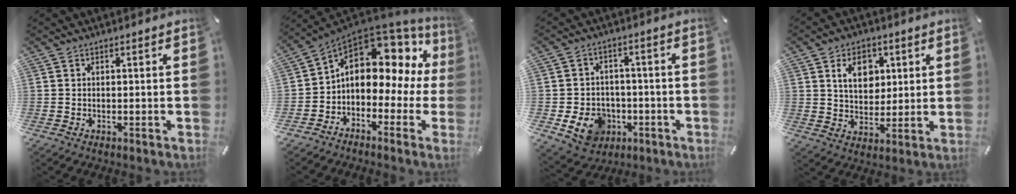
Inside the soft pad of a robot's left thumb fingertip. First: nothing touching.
{"total": 10.7, "force": [3.1, 7.6, 6.9], "torque": [-0.110, -0.033, 0.046]}
{"total": 9.5, "force": [-3.2, 8.1, 3.9], "torque": [-0.075, 0.022, -0.052]}
{"total": 8.9, "force": [3.2, 6.8, 4.7], "torque": [-0.067, 0.001, 0.052]}